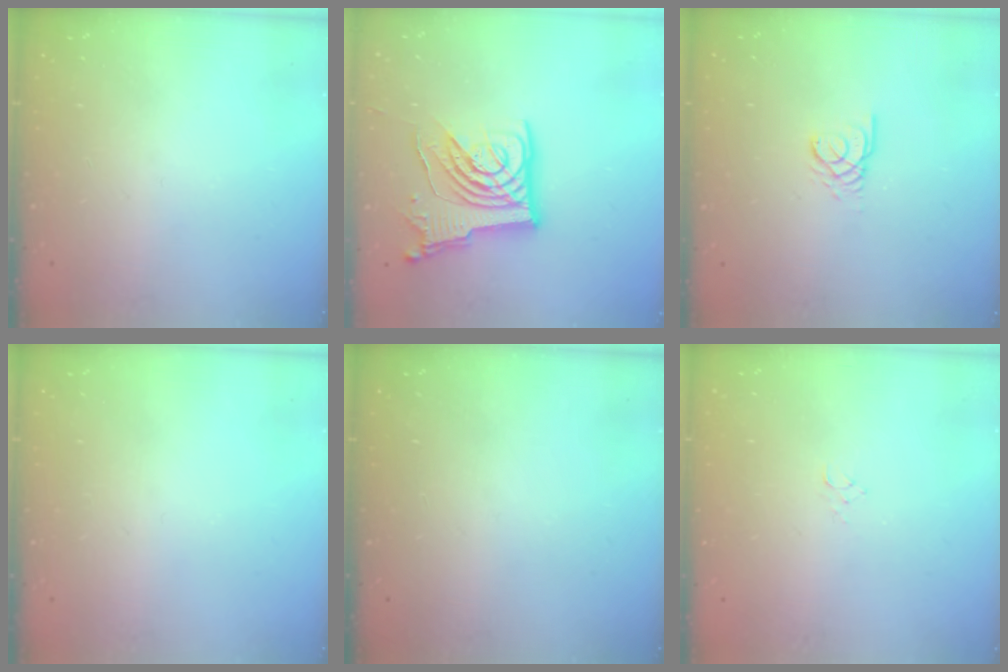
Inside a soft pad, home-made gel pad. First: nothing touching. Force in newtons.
{"total": 14.9, "press": 14.8, "slide": 1.8}
{"total": 2.4, "press": 2.4, "slide": 0.1}
{"total": 0.0}
{"total": 0.0}
{"total": 2.9, "press": 2.9, "slide": 0.3}